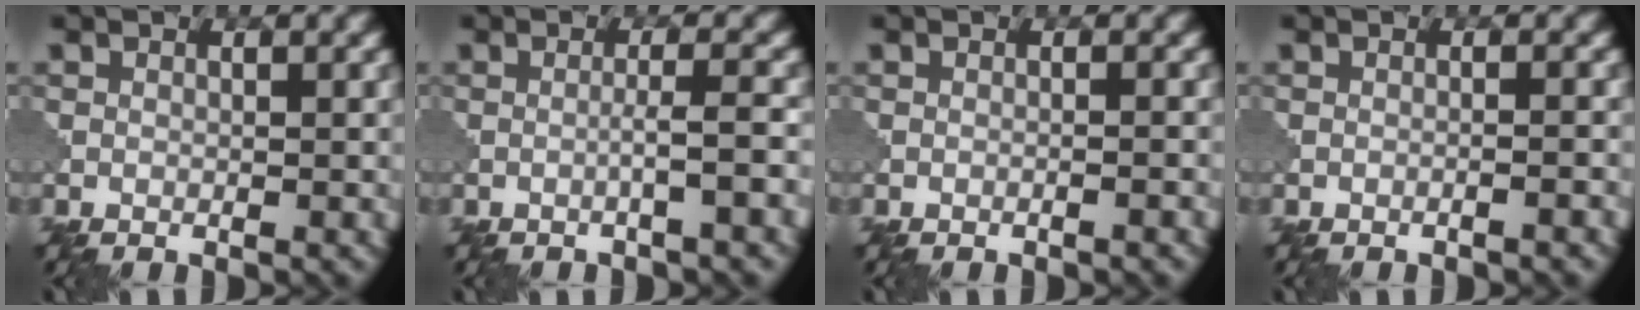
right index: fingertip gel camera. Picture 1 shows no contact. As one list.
[{"total": 2.1, "force": [-0.7, 0.2, 2.0], "torque": [-0.026, 0.012, -0.023]}, {"total": 0.7, "force": [-0.4, 0.2, 0.6], "torque": [-0.008, -0.001, -0.020]}, {"total": 1.1, "force": [-0.5, 0.3, 0.9], "torque": [-0.008, 0.003, -0.025]}]